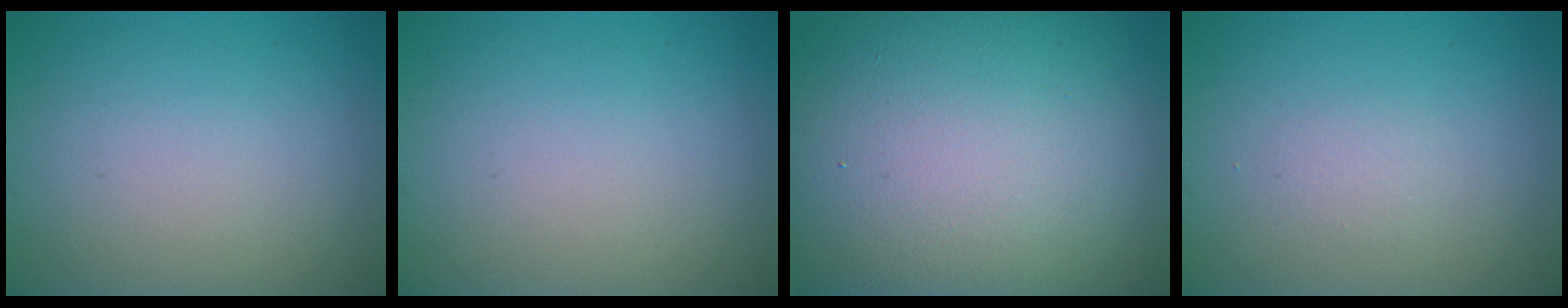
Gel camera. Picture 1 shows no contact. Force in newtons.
{"total": 0.0}
{"total": 19.3, "press": 19.3, "slide": 1.0}
{"total": 0.8, "press": 0.8, "slide": 0.0}